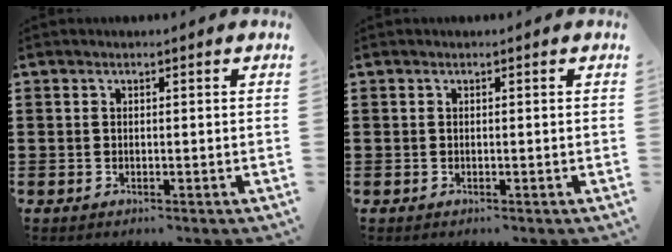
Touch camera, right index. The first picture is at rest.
{"total": 0.0}